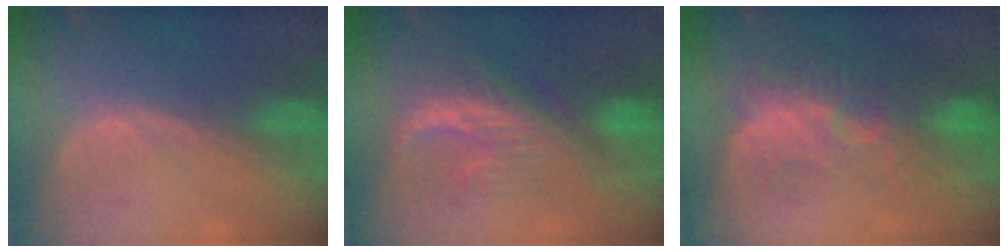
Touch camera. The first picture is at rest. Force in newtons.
{"total": 8.3, "press": 8.1, "slide": 2.0}
{"total": 9.4, "press": 8.7, "slide": 3.7}